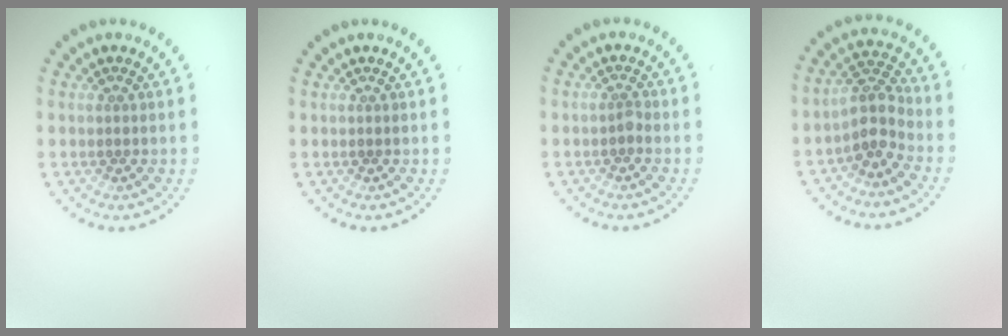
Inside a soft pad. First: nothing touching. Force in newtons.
{"total": 0.0}
{"total": 0.6, "press": 0.5, "slide": 0.4}
{"total": 2.9, "press": 2.3, "slide": 1.8}